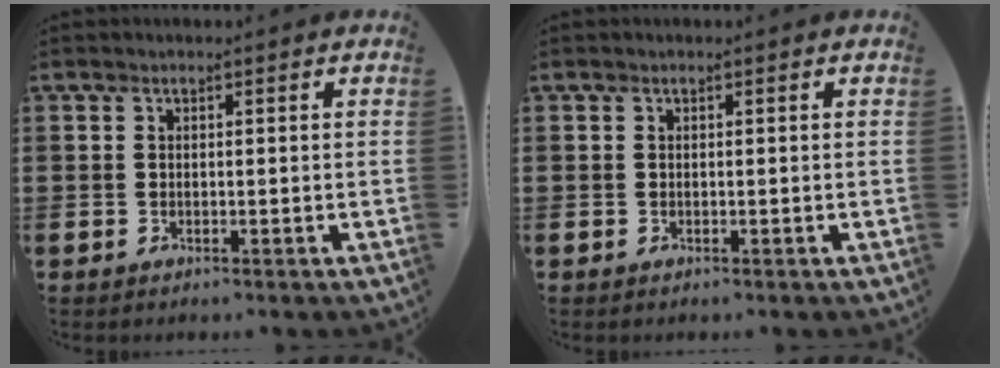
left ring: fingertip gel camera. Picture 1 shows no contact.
{"total": 0.0}